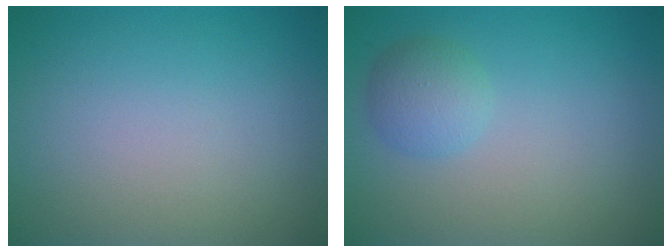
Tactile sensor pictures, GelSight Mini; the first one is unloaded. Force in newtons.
{"total": 2.2, "press": 2.2, "slide": 0.1}